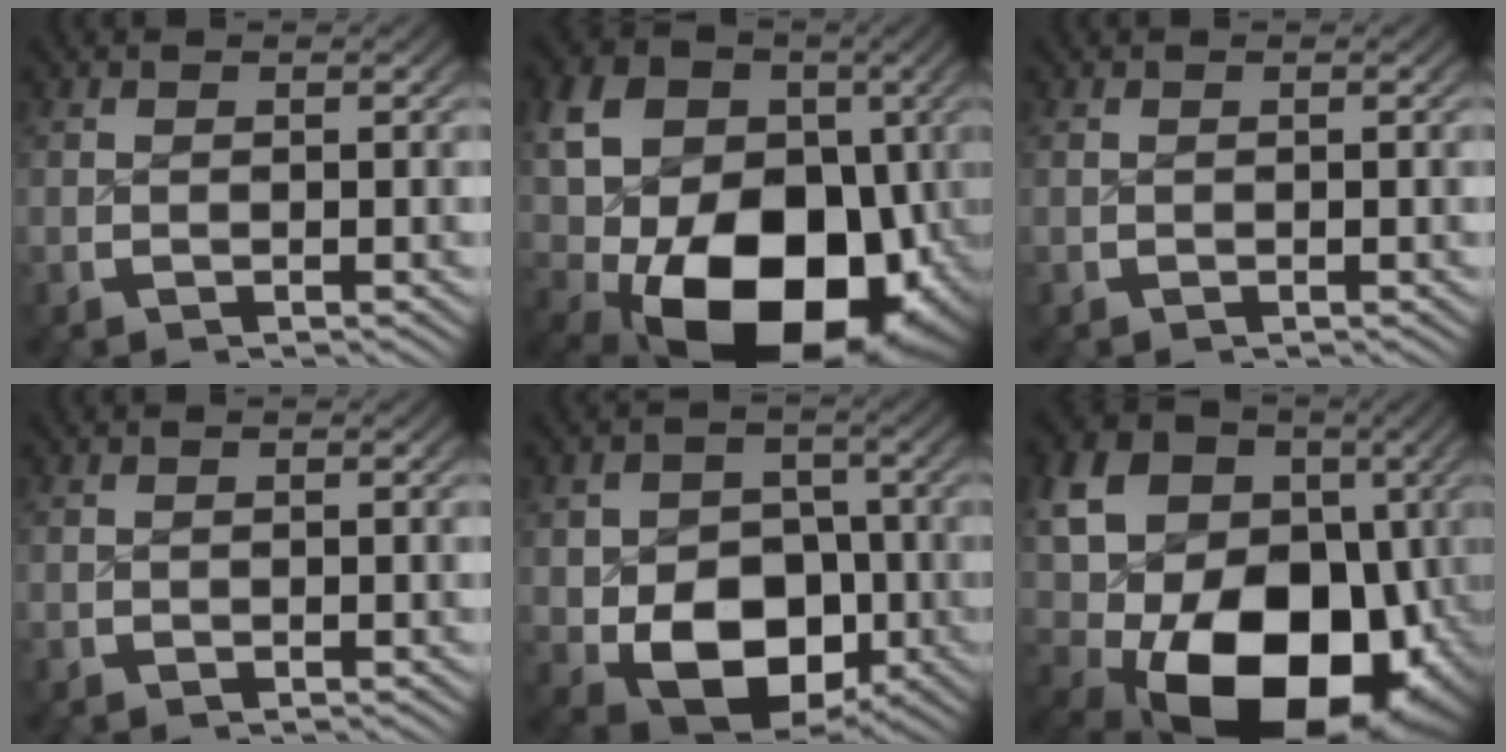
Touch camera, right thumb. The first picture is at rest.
{"total": 23.0, "force": [-2.6, 16.5, 15.8], "torque": [-0.293, -0.095, -0.007]}
{"total": 0.0}
{"total": 0.0}
{"total": 11.5, "force": [-2.4, 8.7, 7.2], "torque": [-0.148, -0.059, -0.012]}
{"total": 25.3, "force": [-2.3, 18.7, 16.9], "torque": [-0.317, -0.085, -0.009]}